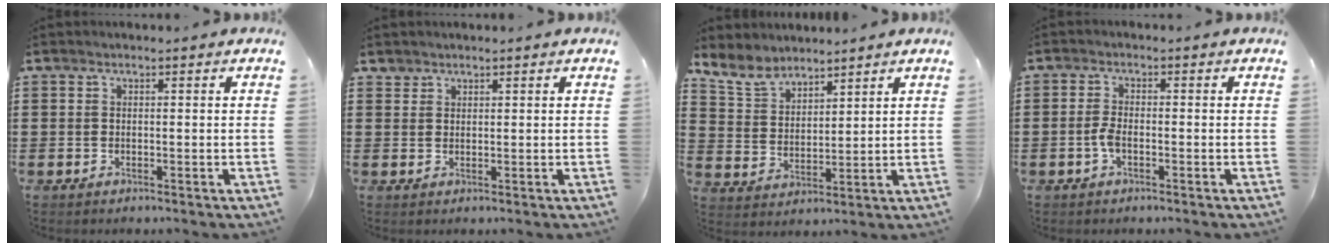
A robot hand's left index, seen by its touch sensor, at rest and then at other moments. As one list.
[{"total": 1.3, "force": [1.2, 0.5, 0.0], "torque": [-0.003, 0.000, 0.024]}, {"total": 5.7, "force": [5.0, 2.4, 1.6], "torque": [-0.054, -0.016, 0.092]}, {"total": 2.8, "force": [-1.1, 1.1, 2.4], "torque": [-0.067, -0.004, -0.026]}]